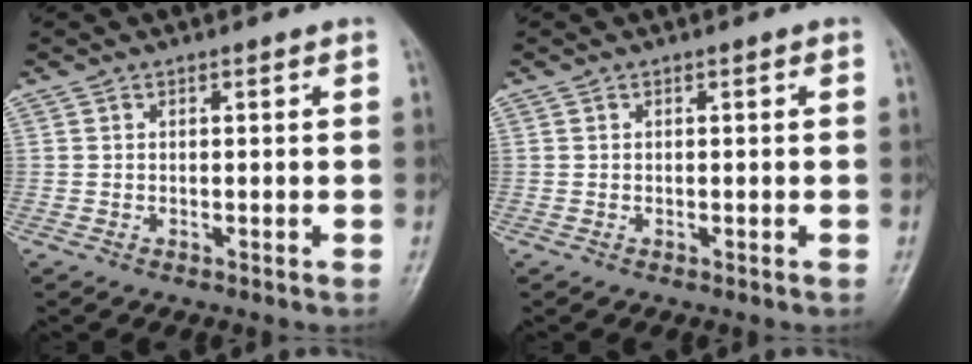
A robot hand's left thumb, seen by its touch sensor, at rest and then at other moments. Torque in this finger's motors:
{"motor_torque": [-0.04, 0.04, -0.02, 0.08, 0.00]}